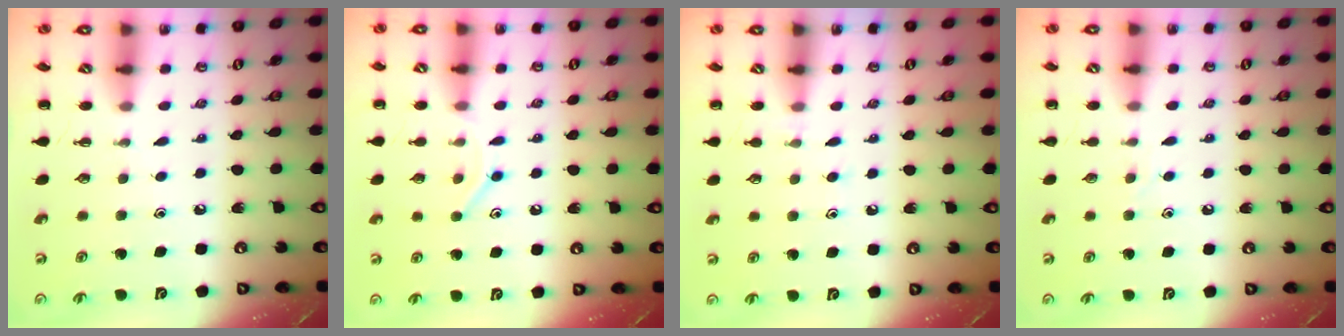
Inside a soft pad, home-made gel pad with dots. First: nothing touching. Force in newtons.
{"total": 7.8, "press": 7.8, "slide": 1.1}
{"total": 5.9, "press": 5.6, "slide": 1.9}
{"total": 4.9, "press": 4.7, "slide": 1.4}